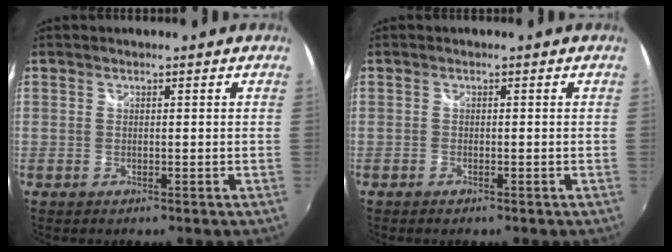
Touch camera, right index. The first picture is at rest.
{"total": 0.7, "force": [-0.6, 0.3, 0.3], "torque": [-0.006, -0.002, -0.012]}